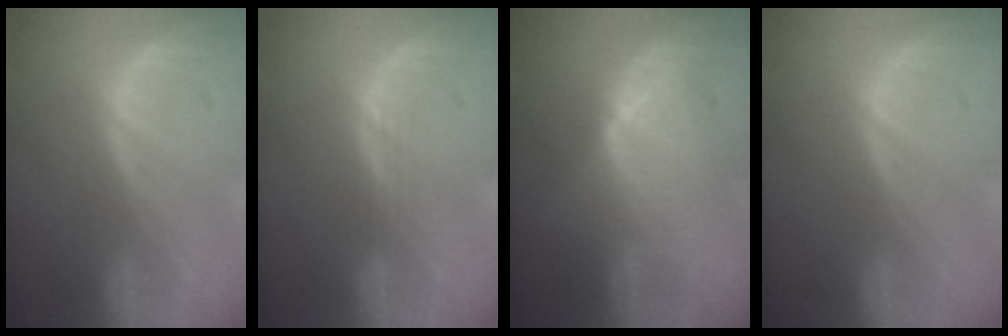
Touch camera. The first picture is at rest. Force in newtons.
{"total": 1.1, "press": 1.1, "slide": 0.1}
{"total": 7.9, "press": 7.0, "slide": 3.6}
{"total": 0.0}